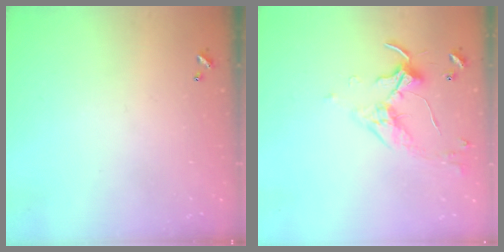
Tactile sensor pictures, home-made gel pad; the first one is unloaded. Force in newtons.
{"total": 3.3, "press": 3.2, "slide": 0.7}